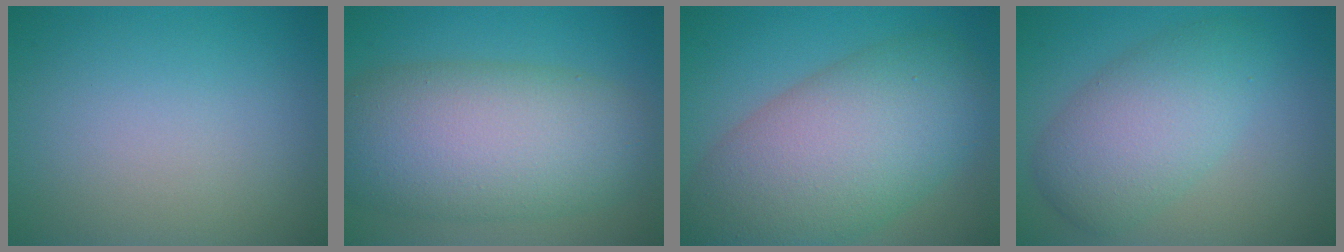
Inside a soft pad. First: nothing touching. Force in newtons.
{"total": 10.8, "press": 10.8, "slide": 0.7}
{"total": 11.8, "press": 11.8, "slide": 0.5}
{"total": 5.8, "press": 5.8, "slide": 0.1}